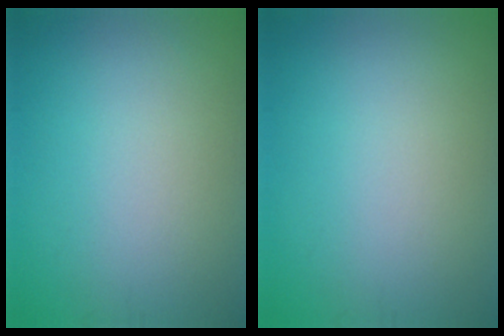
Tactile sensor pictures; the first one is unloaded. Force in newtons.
{"total": 0.0}